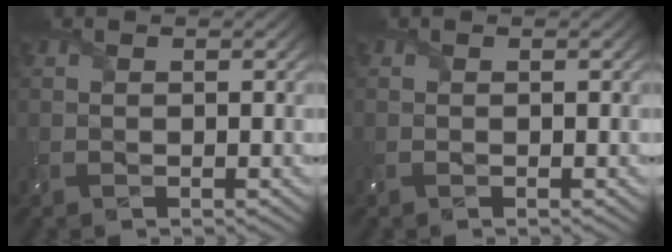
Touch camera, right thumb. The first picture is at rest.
{"total": 0.0}